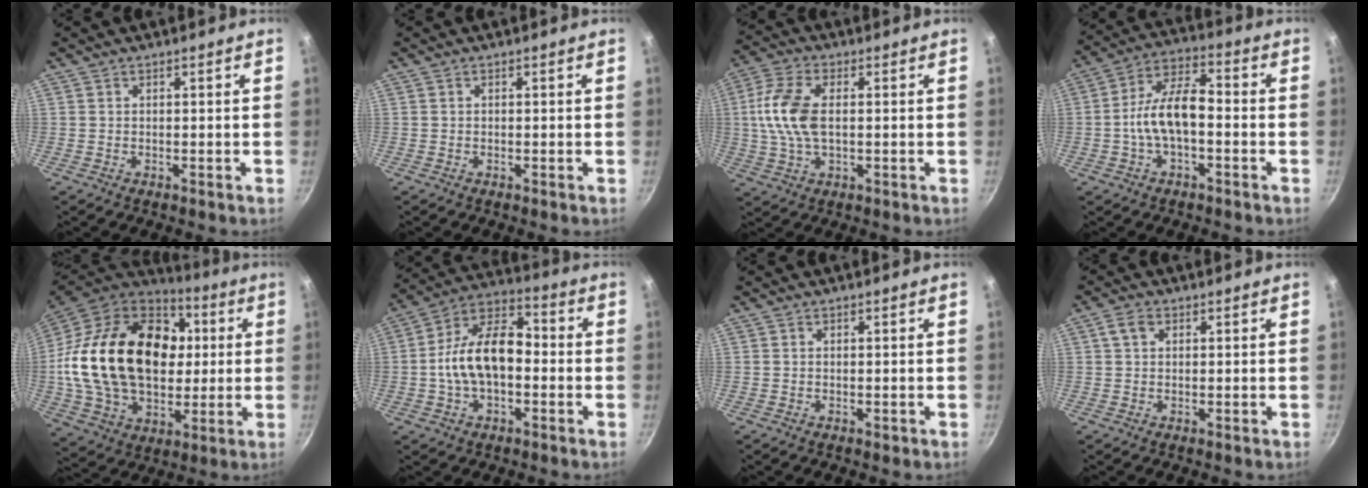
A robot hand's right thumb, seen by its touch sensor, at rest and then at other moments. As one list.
[{"total": 0.0}, {"total": 10.9, "force": [0.8, 5.9, 9.2], "torque": [-0.188, 0.013, 0.007]}, {"total": 10.9, "force": [-2.0, 5.4, 9.3], "torque": [-0.156, 0.045, -0.047]}, {"total": 31.8, "force": [3.5, 21.9, 22.8], "torque": [-0.387, 0.023, 0.067]}, {"total": 14.9, "force": [-1.6, 9.0, 11.7], "torque": [-0.181, 0.048, -0.044]}, {"total": 0.5, "force": [-0.1, 0.4, 0.3], "torque": [-0.001, 0.001, -0.002]}, {"total": 2.8, "force": [0.9, 2.0, 1.8], "torque": [-0.030, 0.006, 0.015]}]